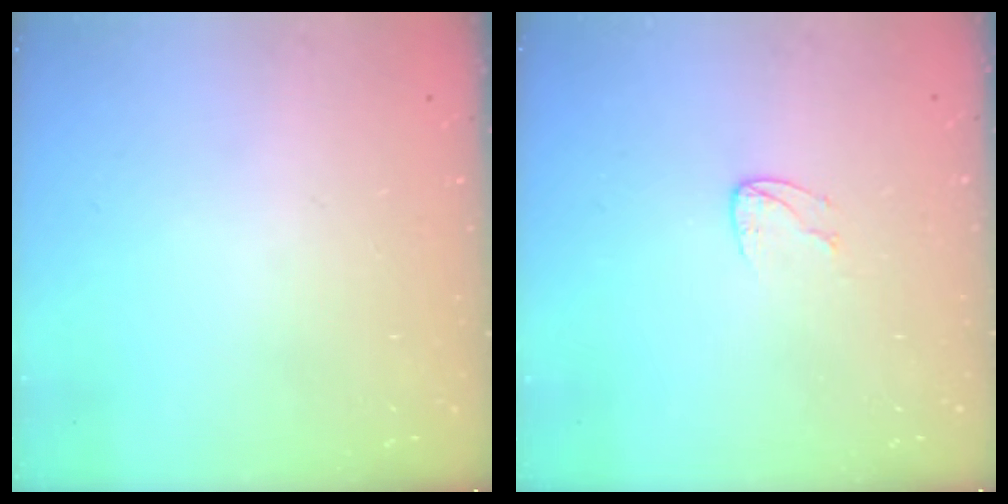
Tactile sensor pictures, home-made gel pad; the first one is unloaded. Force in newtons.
{"total": 4.1, "press": 4.1, "slide": 0.4}